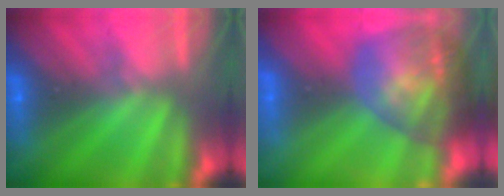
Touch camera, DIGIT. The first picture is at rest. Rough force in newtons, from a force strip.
{"total": 7.9}